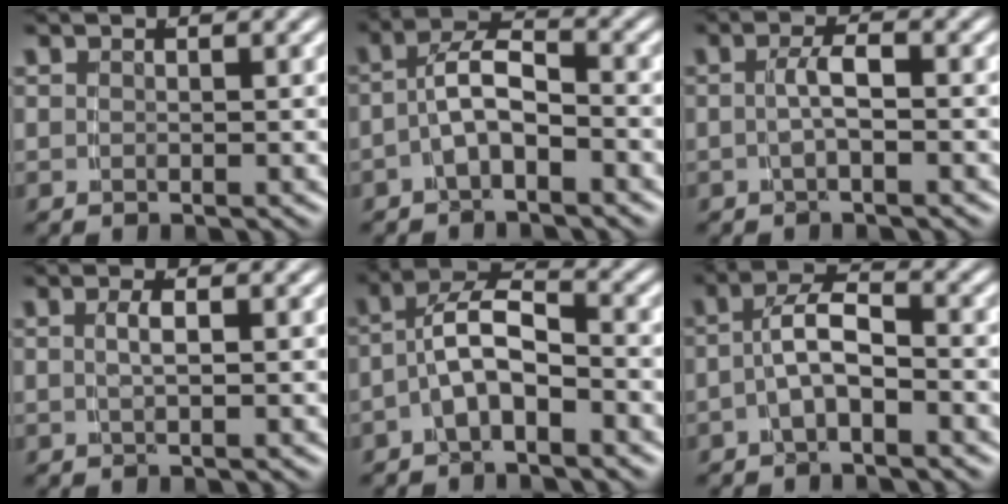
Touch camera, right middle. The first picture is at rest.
{"total": 3.8, "force": [-1.4, 1.8, 3.0], "torque": [-0.054, -0.002, -0.028]}
{"total": 2.1, "force": [-0.8, 0.0, 1.9], "torque": [-0.031, 0.001, -0.011]}
{"total": 1.4, "force": [-0.3, -0.3, 1.3], "torque": [-0.027, 0.000, -0.001]}
{"total": 5.1, "force": [-1.4, 3.1, 3.8], "torque": [-0.073, -0.013, -0.026]}
{"total": 3.4, "force": [-1.3, 1.3, 2.8], "torque": [-0.051, 0.001, -0.026]}